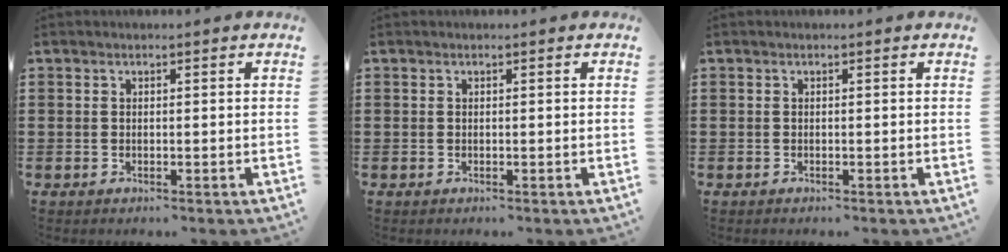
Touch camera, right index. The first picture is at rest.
{"total": 0.0}
{"total": 0.0}